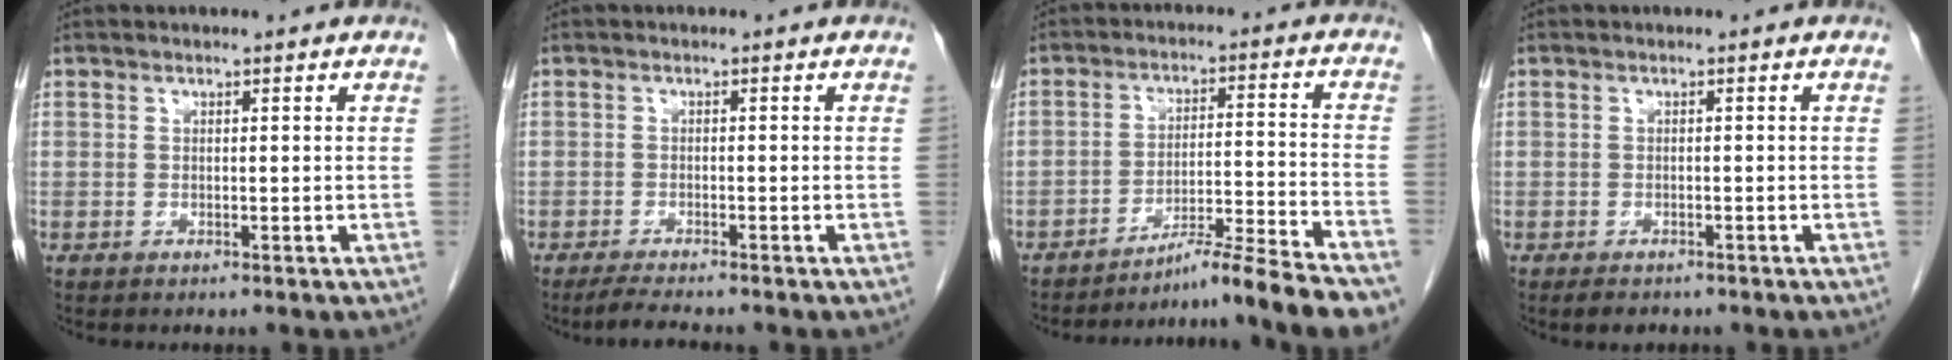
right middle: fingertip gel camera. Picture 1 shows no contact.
{"total": 3.1, "force": [-2.8, -0.1, 1.5], "torque": [-0.034, -0.012, -0.049]}
{"total": 12.2, "force": [-10.7, -2.6, 5.2], "torque": [-0.055, 0.008, -0.168]}
{"total": 2.3, "force": [-1.8, 1.1, 1.0], "torque": [-0.017, -0.003, -0.022]}